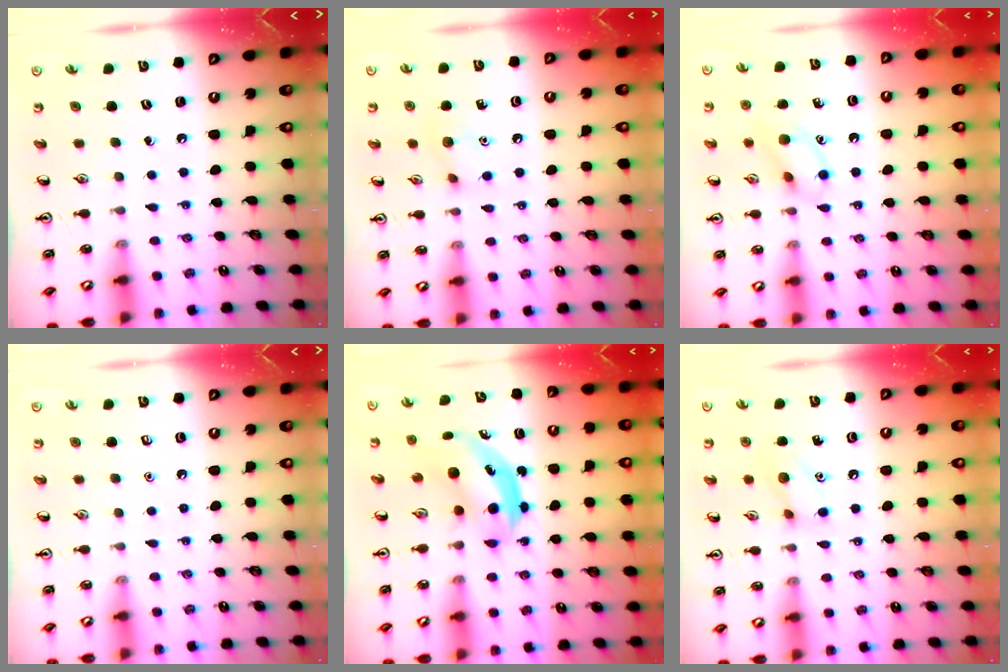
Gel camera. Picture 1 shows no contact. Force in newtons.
{"total": 7.0, "press": 6.9, "slide": 1.3}
{"total": 11.0, "press": 10.9, "slide": 1.6}
{"total": 0.0}
{"total": 4.7, "press": 4.6, "slide": 0.5}
{"total": 8.8, "press": 8.7, "slide": 1.1}